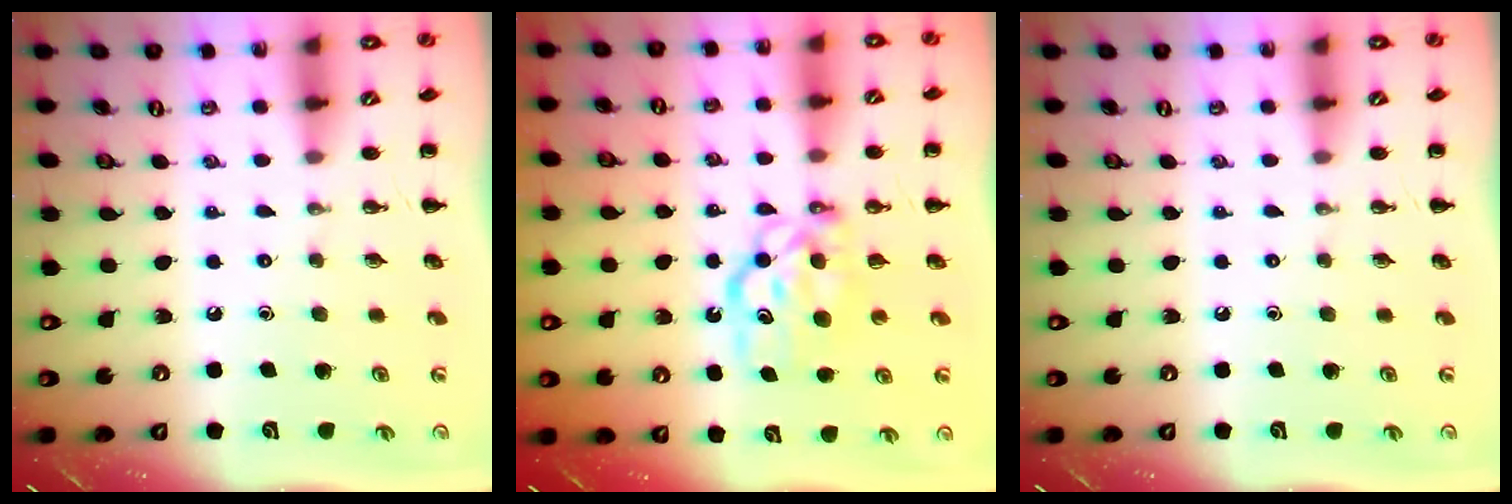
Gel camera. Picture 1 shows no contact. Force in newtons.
{"total": 8.3, "press": 8.1, "slide": 1.5}
{"total": 0.0}